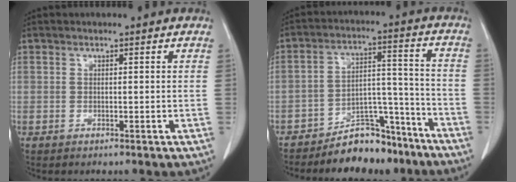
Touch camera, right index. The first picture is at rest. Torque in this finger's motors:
{"motor_torque": [0.95, -0.88, 0.40, 0.05]}